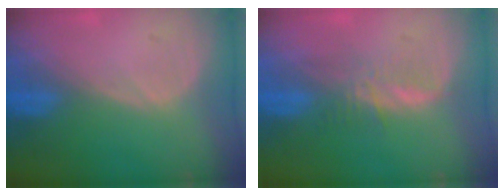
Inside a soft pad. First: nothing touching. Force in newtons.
{"total": 3.4, "press": 3.4, "slide": 0.2}